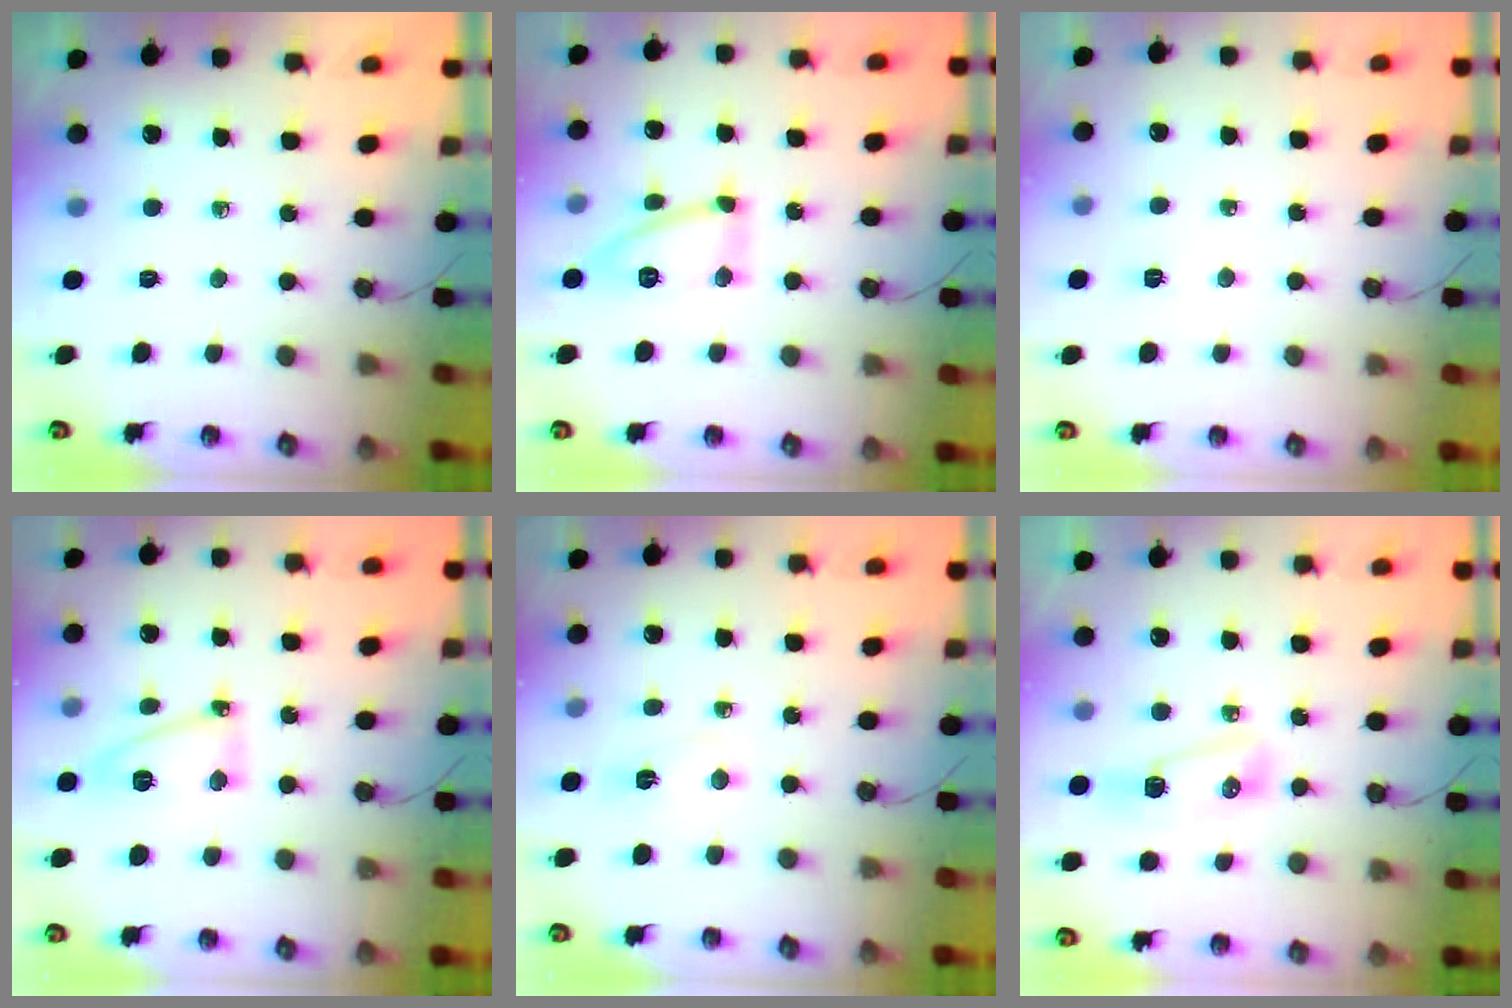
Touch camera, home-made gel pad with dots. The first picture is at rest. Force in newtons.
{"total": 12.7, "press": 12.6, "slide": 1.0}
{"total": 4.6, "press": 4.4, "slide": 1.5}
{"total": 8.1, "press": 8.1, "slide": 0.6}
{"total": 2.2, "press": 2.1, "slide": 0.6}
{"total": 15.7, "press": 10.1, "slide": 12.1}